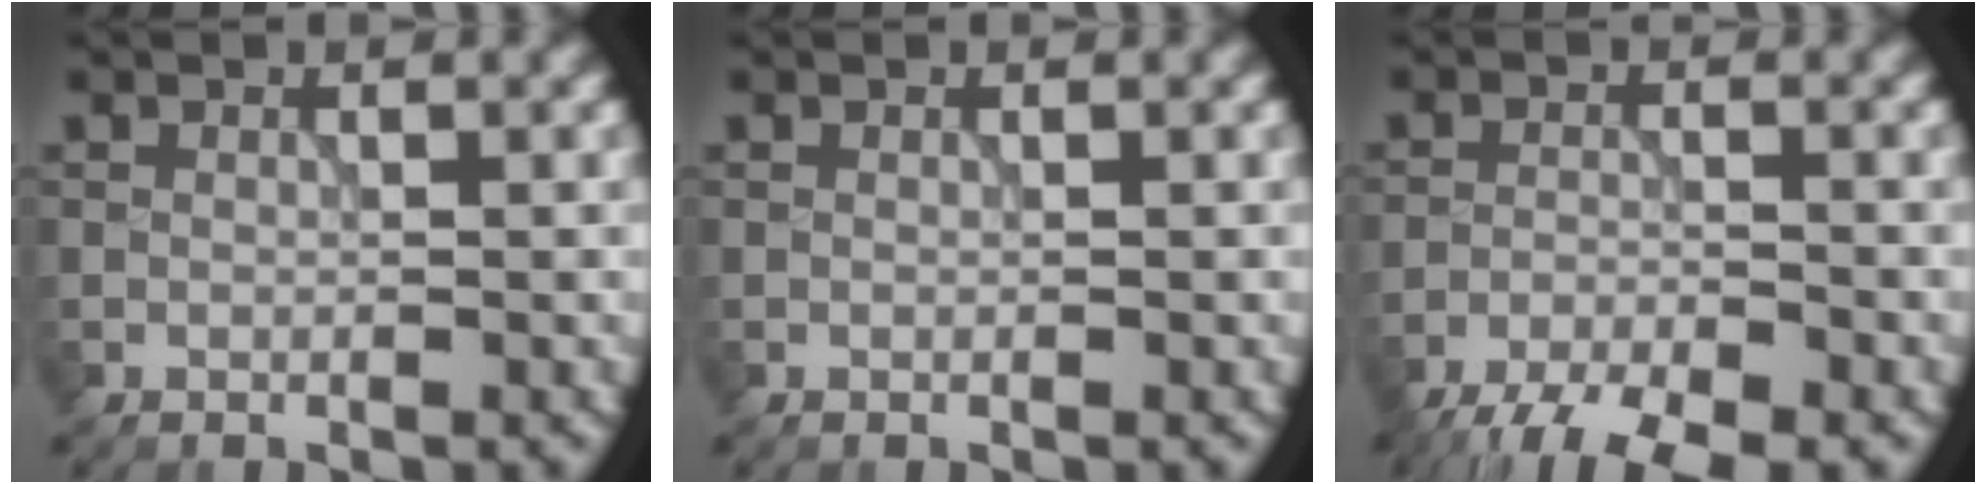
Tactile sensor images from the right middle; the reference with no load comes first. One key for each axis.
{"total": 0.0}
{"total": 7.2, "fx": -6.0, "fy": 1.4, "fz": 3.7, "tx": -0.071, "ty": -0.023, "tz": -0.100}